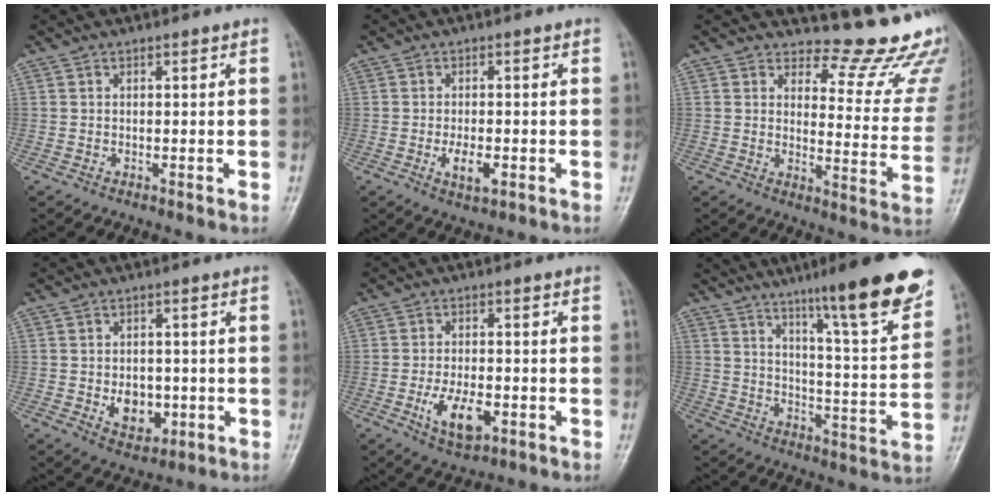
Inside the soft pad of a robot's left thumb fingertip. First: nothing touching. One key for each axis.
{"total": 4.2, "fx": -1.3, "fy": 1.9, "fz": 3.5, "tx": -0.059, "ty": -0.001, "tz": -0.017}
{"total": 15.3, "fx": 14.5, "fy": 3.7, "fz": 3.3, "tx": 0.003, "ty": -0.162, "tz": 0.154}
{"total": 6.3, "fx": -1.2, "fy": 4.6, "fz": 4.1, "tx": -0.038, "ty": -0.001, "tz": -0.006}
{"total": 7.4, "fx": -2.6, "fy": 3.7, "fz": 5.9, "tx": -0.100, "ty": 0.005, "tz": -0.039}
{"total": 18.7, "fx": 12.3, "fy": 1.9, "fz": 13.9, "tx": -0.173, "ty": -0.065, "tz": 0.181}